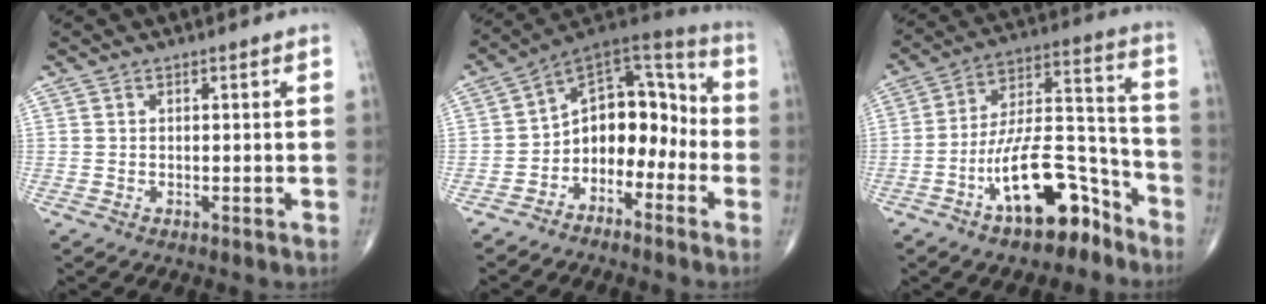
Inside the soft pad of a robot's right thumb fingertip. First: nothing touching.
{"total": 12.9, "force": [-3.9, 9.0, 8.4], "torque": [-0.078, 0.090, -0.079]}
{"total": 16.7, "force": [-9.6, 6.9, 11.8], "torque": [-0.180, 0.091, -0.164]}